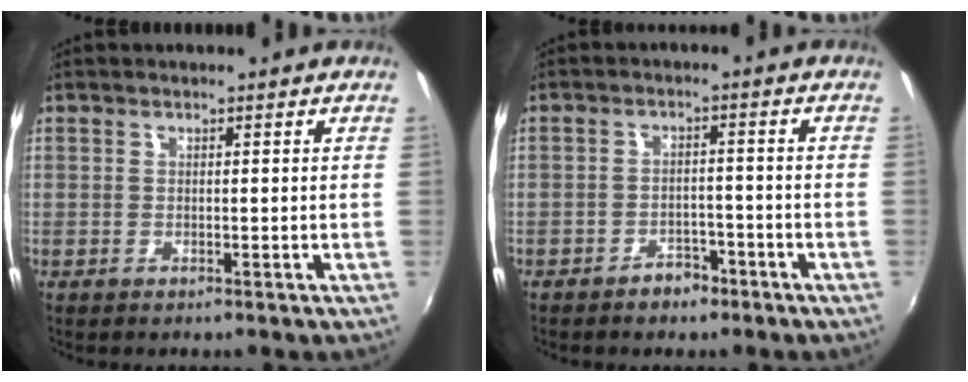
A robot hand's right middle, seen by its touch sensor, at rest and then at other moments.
{"total": 3.8, "force": [-2.9, 2.1, 1.3], "torque": [-0.031, 0.009, -0.035]}